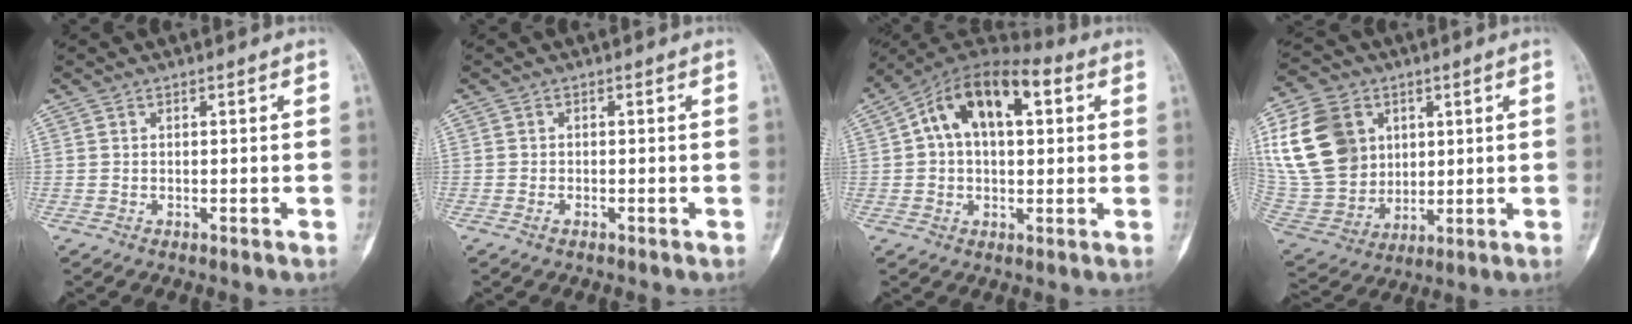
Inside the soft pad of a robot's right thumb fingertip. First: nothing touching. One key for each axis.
{"total": 0.8, "fx": -0.5, "fy": 0.4, "fz": 0.5, "tx": -0.012, "ty": 0.003, "tz": -0.008}
{"total": 15.8, "fx": 4.2, "fy": 9.0, "fz": 12.3, "tx": -0.189, "ty": 0.033, "tz": 0.063}
{"total": 20.0, "fx": 5.9, "fy": 15.7, "fz": 10.8, "tx": -0.206, "ty": -0.002, "tz": 0.126}